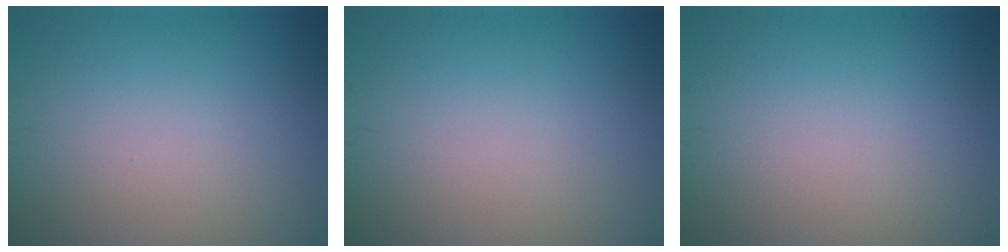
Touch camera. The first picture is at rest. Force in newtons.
{"total": 0.0}
{"total": 0.0}